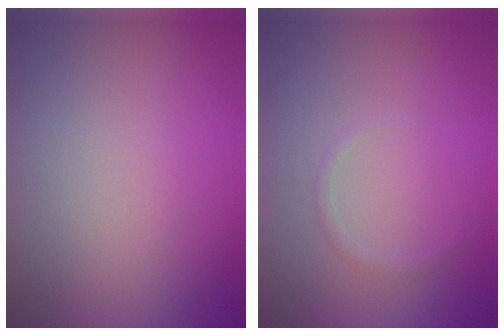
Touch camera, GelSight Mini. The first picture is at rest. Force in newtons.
{"total": 0.7, "press": 0.7, "slide": 0.1}